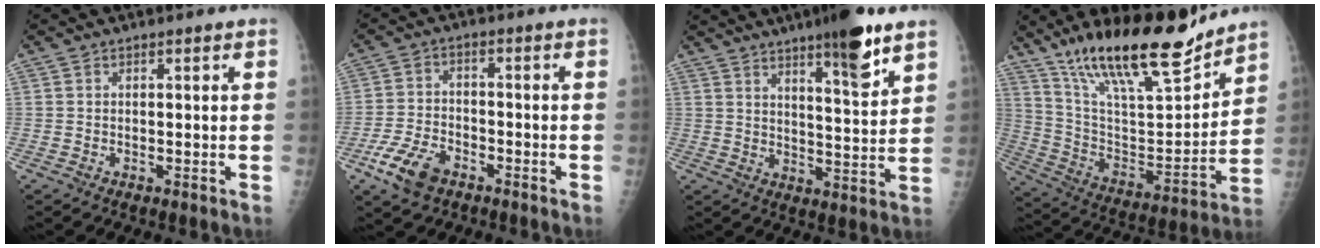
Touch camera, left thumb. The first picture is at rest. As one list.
[{"total": 8.4, "force": [-5.0, 4.8, 4.8], "torque": [-0.096, 0.015, -0.092]}, {"total": 12.2, "force": [8.1, 2.0, 8.9], "torque": [-0.120, -0.047, 0.120]}, {"total": 23.3, "force": [18.0, 5.9, 13.7], "torque": [-0.203, -0.085, 0.314]}]